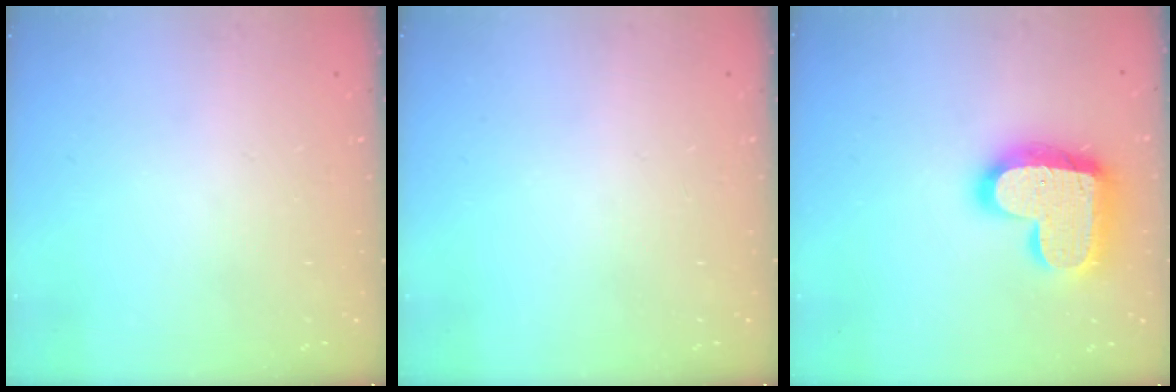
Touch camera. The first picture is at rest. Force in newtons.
{"total": 0.0}
{"total": 20.5, "press": 20.4, "slide": 1.5}